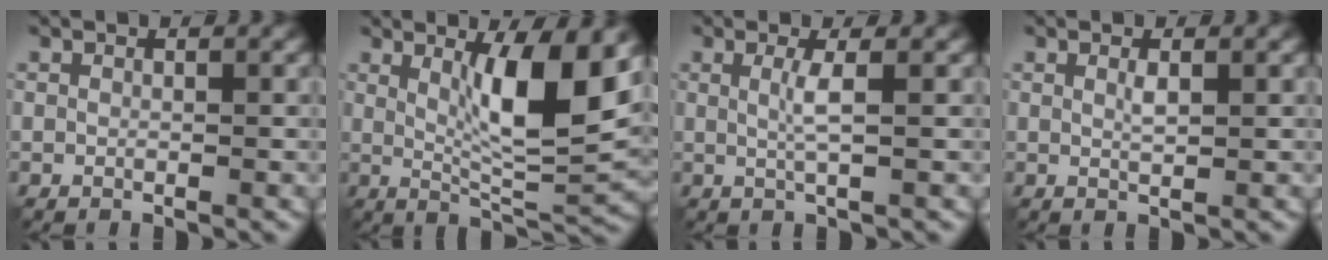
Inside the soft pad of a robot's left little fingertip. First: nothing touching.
{"total": 8.5, "force": [2.2, 2.0, 8.0], "torque": [-0.123, -0.013, 0.037]}
{"total": 1.9, "force": [0.0, 0.2, 1.9], "torque": [-0.037, -0.004, -0.003]}
{"total": 0.9, "force": [0.1, 0.2, 0.8], "torque": [-0.018, -0.001, 0.001]}